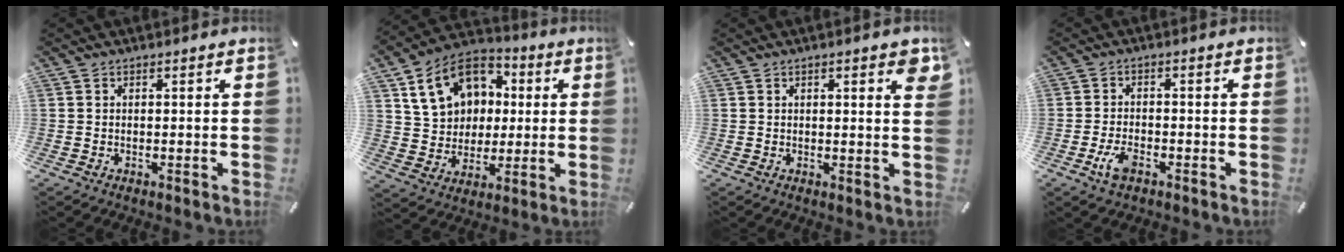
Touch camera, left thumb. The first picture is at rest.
{"total": 15.2, "force": [4.5, 12.9, 6.6], "torque": [-0.122, -0.002, 0.092]}
{"total": 3.4, "force": [1.5, 0.8, 2.9], "torque": [-0.042, -0.005, 0.022]}
{"total": 4.9, "force": [-2.3, 2.6, 3.5], "torque": [-0.082, 0.003, -0.047]}